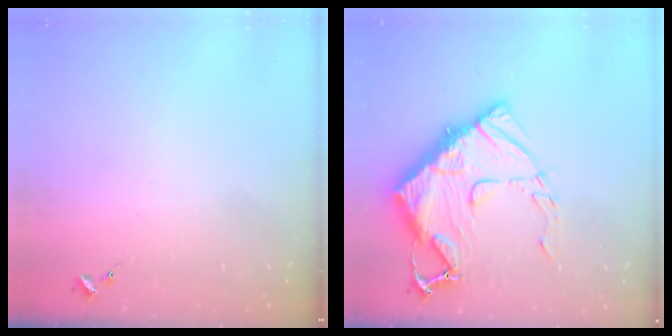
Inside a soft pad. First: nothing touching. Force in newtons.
{"total": 18.3, "press": 18.2, "slide": 2.1}